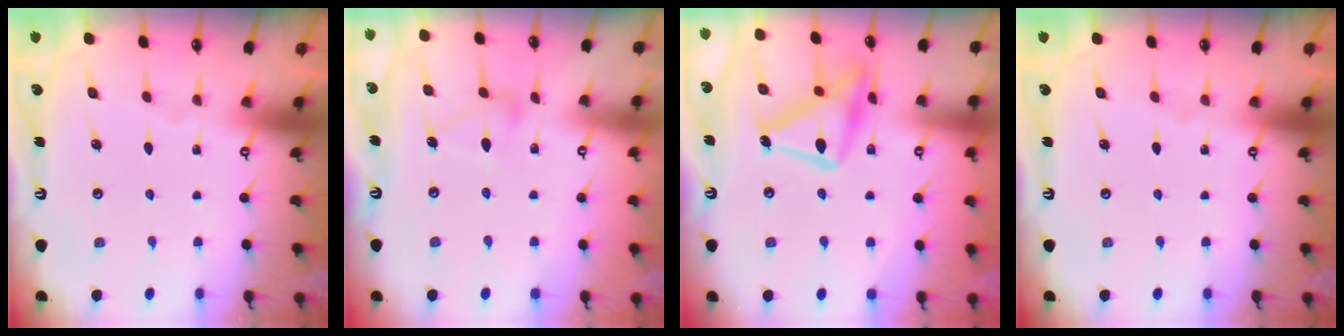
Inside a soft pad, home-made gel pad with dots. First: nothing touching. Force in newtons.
{"total": 6.3, "press": 6.3, "slide": 0.5}
{"total": 17.5, "press": 17.4, "slide": 1.0}
{"total": 0.0}